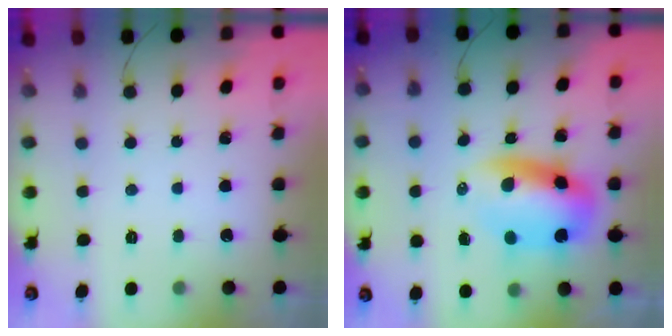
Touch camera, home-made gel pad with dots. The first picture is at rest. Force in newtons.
{"total": 9.5, "press": 9.1, "slide": 2.7}